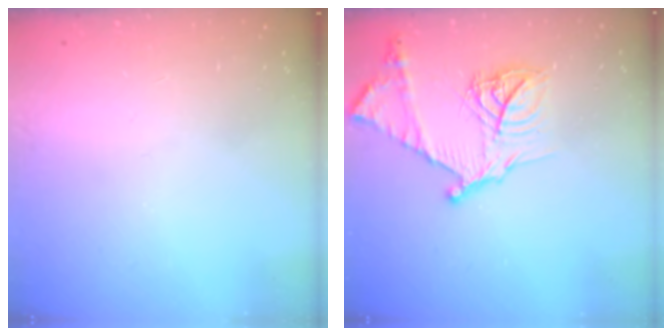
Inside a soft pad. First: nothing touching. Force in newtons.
{"total": 19.1, "press": 19.0, "slide": 1.7}